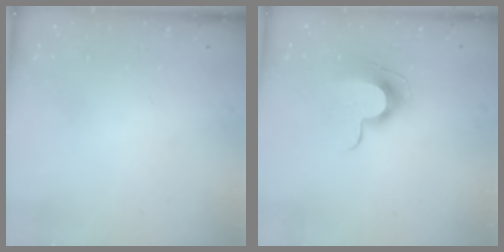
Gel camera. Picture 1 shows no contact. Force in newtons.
{"total": 10.1, "press": 10.1, "slide": 0.5}